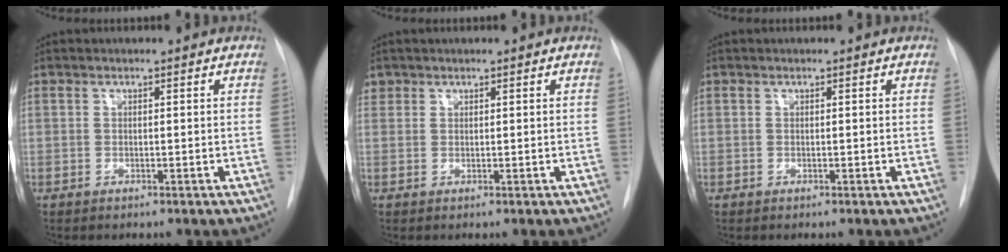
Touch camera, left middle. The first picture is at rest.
{"total": 1.3, "force": [0.9, 1.0, -0.1], "torque": [0.013, 0.008, 0.012]}
{"total": 0.0}